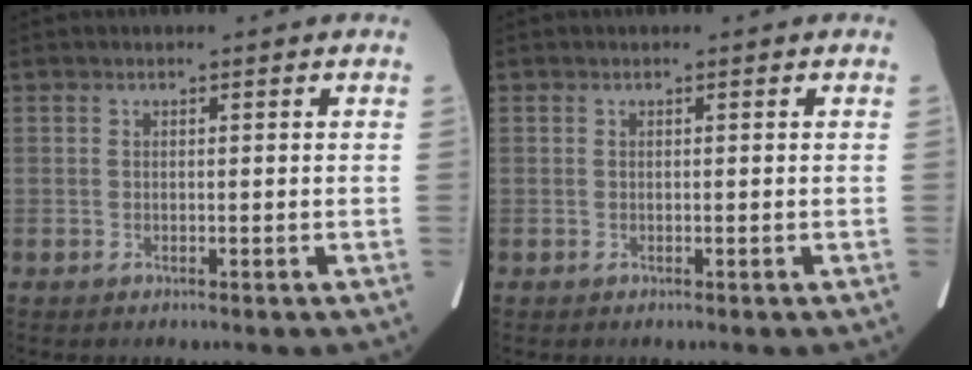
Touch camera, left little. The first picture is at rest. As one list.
[{"total": 0.0}]